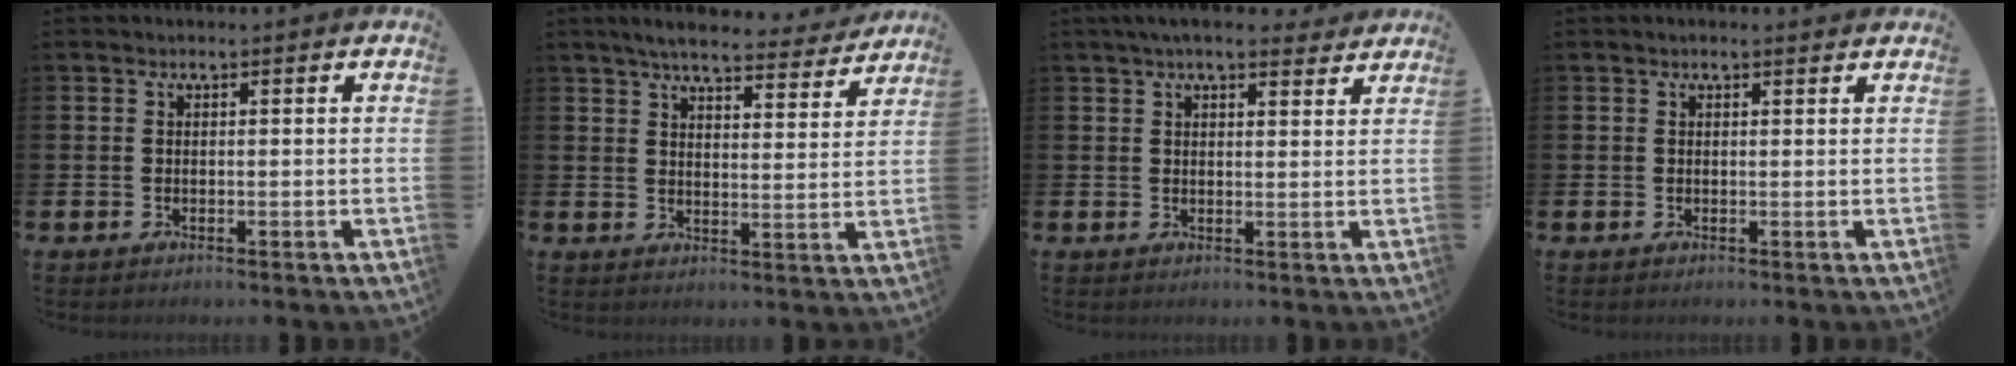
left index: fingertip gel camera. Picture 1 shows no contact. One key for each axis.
{"total": 6.0, "fx": 5.6, "fy": 0.9, "fz": 1.9, "tx": -0.041, "ty": -0.033, "tz": 0.094}
{"total": 4.5, "fx": 4.0, "fy": 1.0, "fz": 1.8, "tx": -0.030, "ty": -0.015, "tz": 0.071}
{"total": 0.6, "fx": 0.5, "fy": 0.1, "fz": 0.3, "tx": 0.007, "ty": -0.003, "tz": 0.007}